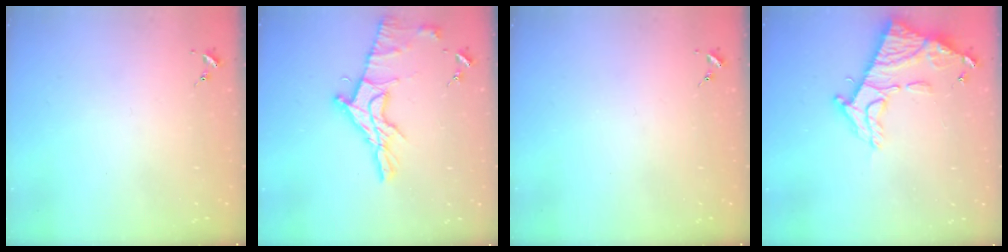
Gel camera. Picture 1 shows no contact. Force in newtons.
{"total": 15.1, "press": 15.0, "slide": 1.2}
{"total": 0.0}
{"total": 15.3, "press": 15.3, "slide": 1.2}